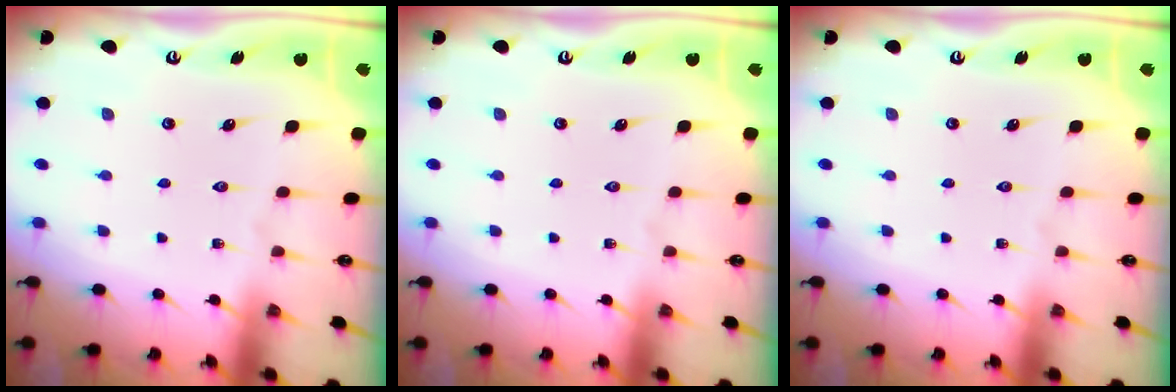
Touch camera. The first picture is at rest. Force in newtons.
{"total": 0.0}
{"total": 0.0}